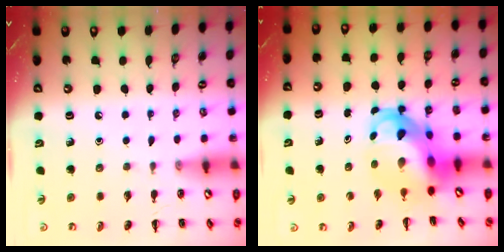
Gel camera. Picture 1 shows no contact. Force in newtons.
{"total": 7.8, "press": 7.5, "slide": 2.1}